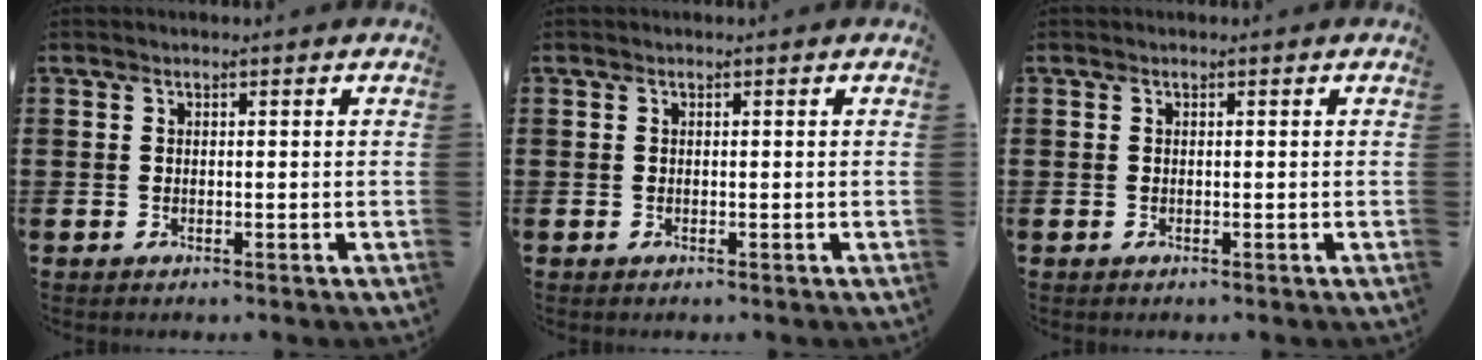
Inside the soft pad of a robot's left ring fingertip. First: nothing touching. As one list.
[{"total": 0.0}, {"total": 0.0}]